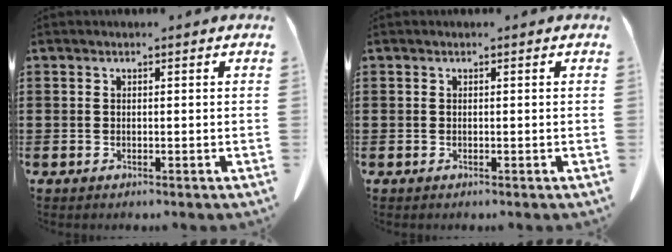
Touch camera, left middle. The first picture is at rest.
{"total": 0.0}